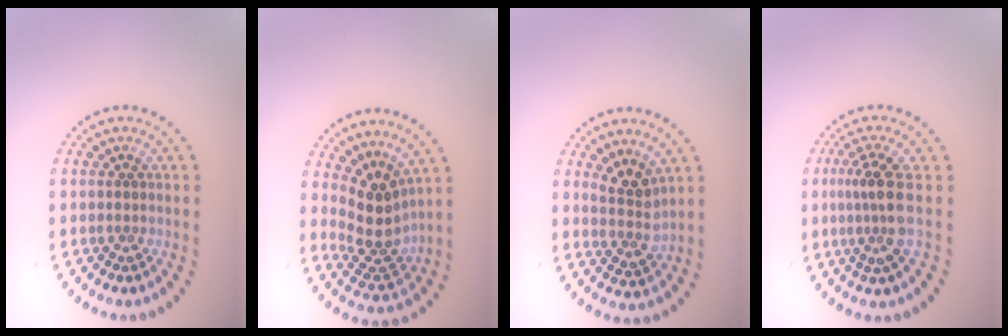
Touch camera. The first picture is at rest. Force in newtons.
{"total": 3.9, "press": 2.9, "slide": 2.6}
{"total": 2.7, "press": 2.0, "slide": 1.8}
{"total": 3.2, "press": 2.4, "slide": 2.2}